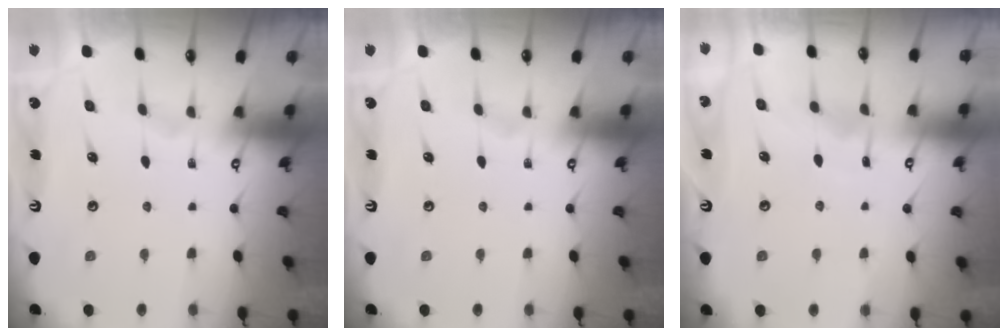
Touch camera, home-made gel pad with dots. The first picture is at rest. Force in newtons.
{"total": 0.0}
{"total": 5.0, "press": 5.0, "slide": 0.5}